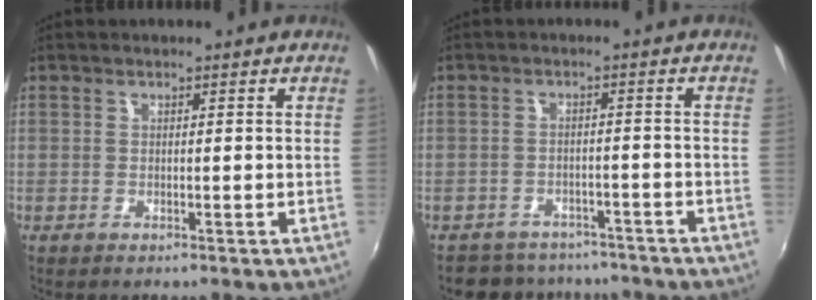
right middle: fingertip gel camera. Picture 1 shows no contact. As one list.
[{"total": 10.7, "force": [-9.3, 4.7, 2.6], "torque": [-0.065, 0.009, -0.125]}]